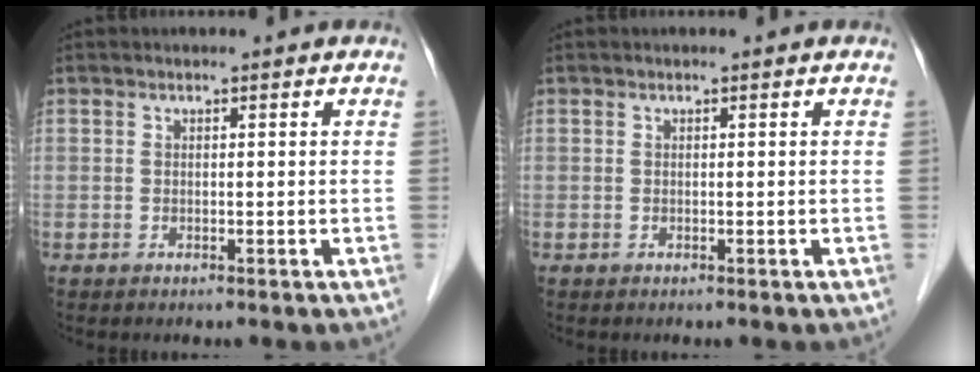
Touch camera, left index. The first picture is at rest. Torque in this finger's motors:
{"motor_torque": [0.00, 0.00, 0.00, 0.00]}